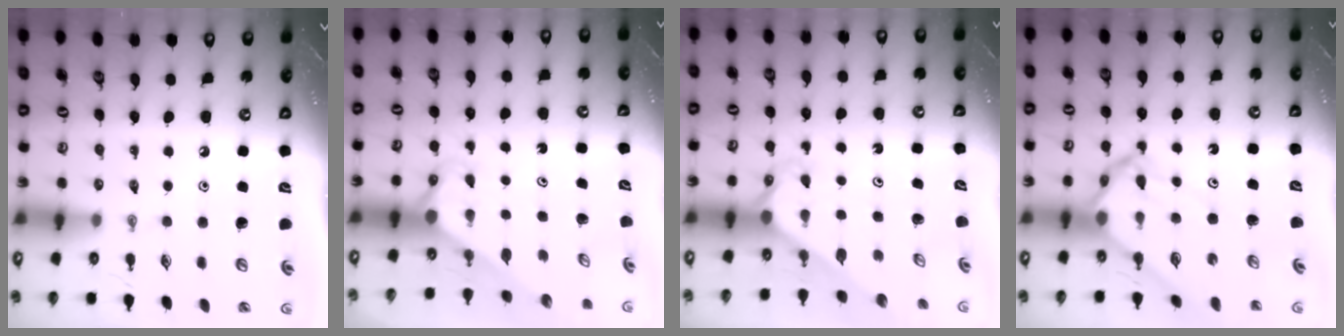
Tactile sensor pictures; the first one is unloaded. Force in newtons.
{"total": 2.9, "press": 2.9, "slide": 0.0}
{"total": 2.2, "press": 2.2, "slide": 0.2}
{"total": 9.7, "press": 9.7, "slide": 0.8}